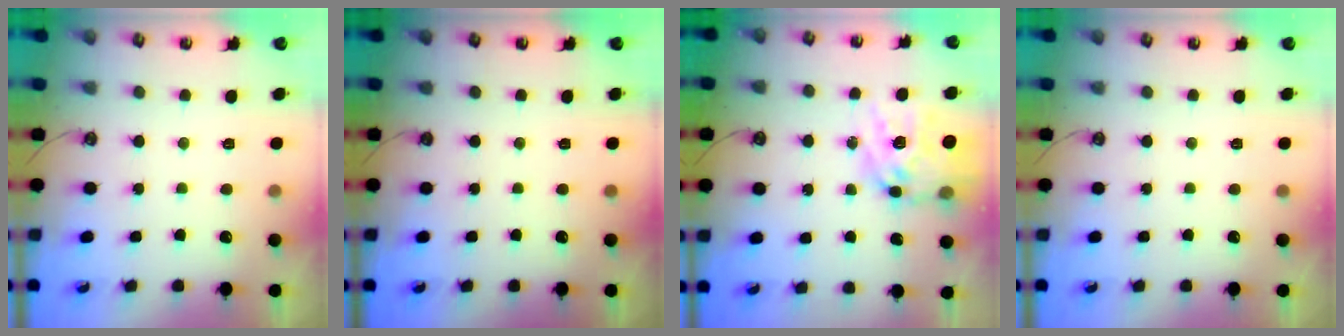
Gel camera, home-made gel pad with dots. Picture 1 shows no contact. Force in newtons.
{"total": 0.0}
{"total": 17.1, "press": 17.0, "slide": 1.6}
{"total": 0.0}